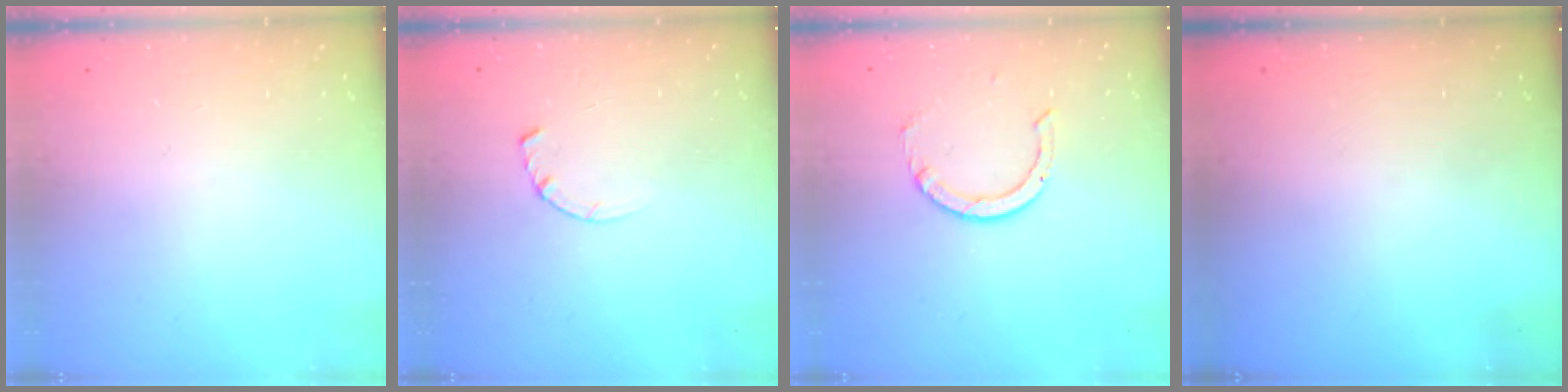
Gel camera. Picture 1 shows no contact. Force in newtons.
{"total": 3.3, "press": 3.3, "slide": 0.3}
{"total": 1.7, "press": 1.7, "slide": 0.1}
{"total": 0.0}